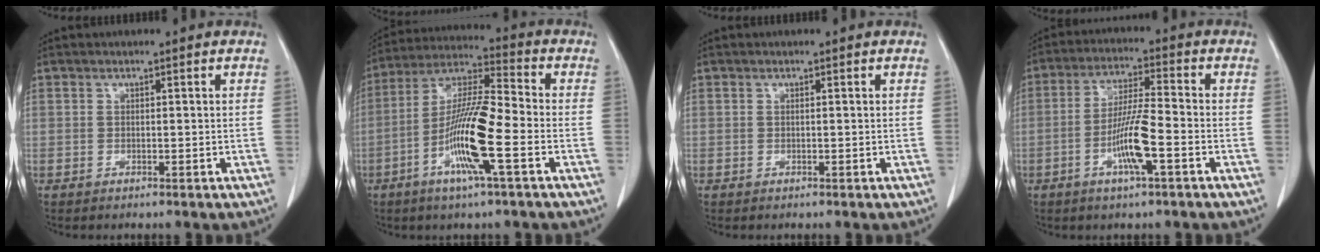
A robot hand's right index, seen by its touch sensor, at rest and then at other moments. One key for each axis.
{"total": 13.6, "fx": -4.4, "fy": 0.8, "fz": 12.8, "tx": -0.251, "ty": -0.003, "tz": -0.089}
{"total": 0.0}
{"total": 8.5, "fx": -3.0, "fy": 0.4, "fz": 7.9, "tx": -0.154, "ty": -0.003, "tz": -0.059}